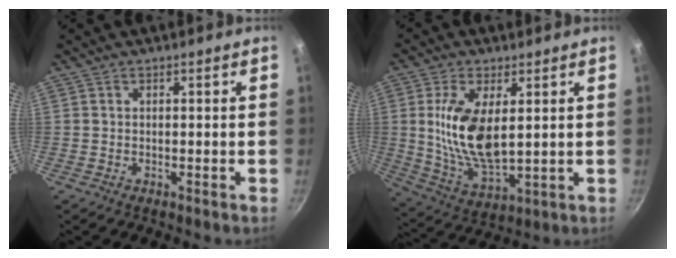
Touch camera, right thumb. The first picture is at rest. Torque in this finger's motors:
{"motor_torque": [0.18, 0.86, 1.57, -0.04, 0.56]}